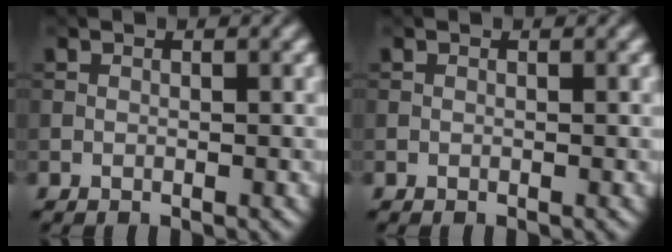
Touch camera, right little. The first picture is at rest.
{"total": 0.0}